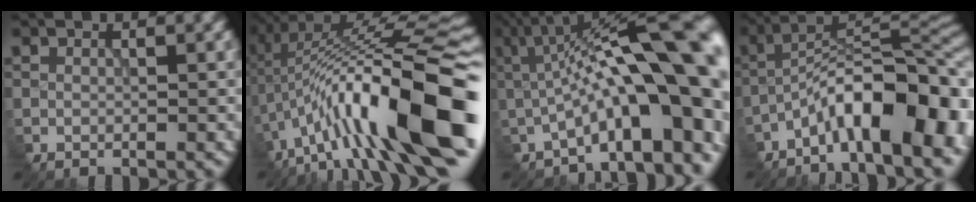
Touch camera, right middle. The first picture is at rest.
{"total": 16.5, "force": [-4.4, 4.8, 15.2], "torque": [-0.226, 0.046, -0.075]}
{"total": 16.4, "force": [-0.6, 5.5, 15.4], "torque": [-0.205, 0.037, 0.000]}
{"total": 11.5, "force": [-5.8, 3.4, 9.4], "torque": [-0.146, 0.019, -0.094]}